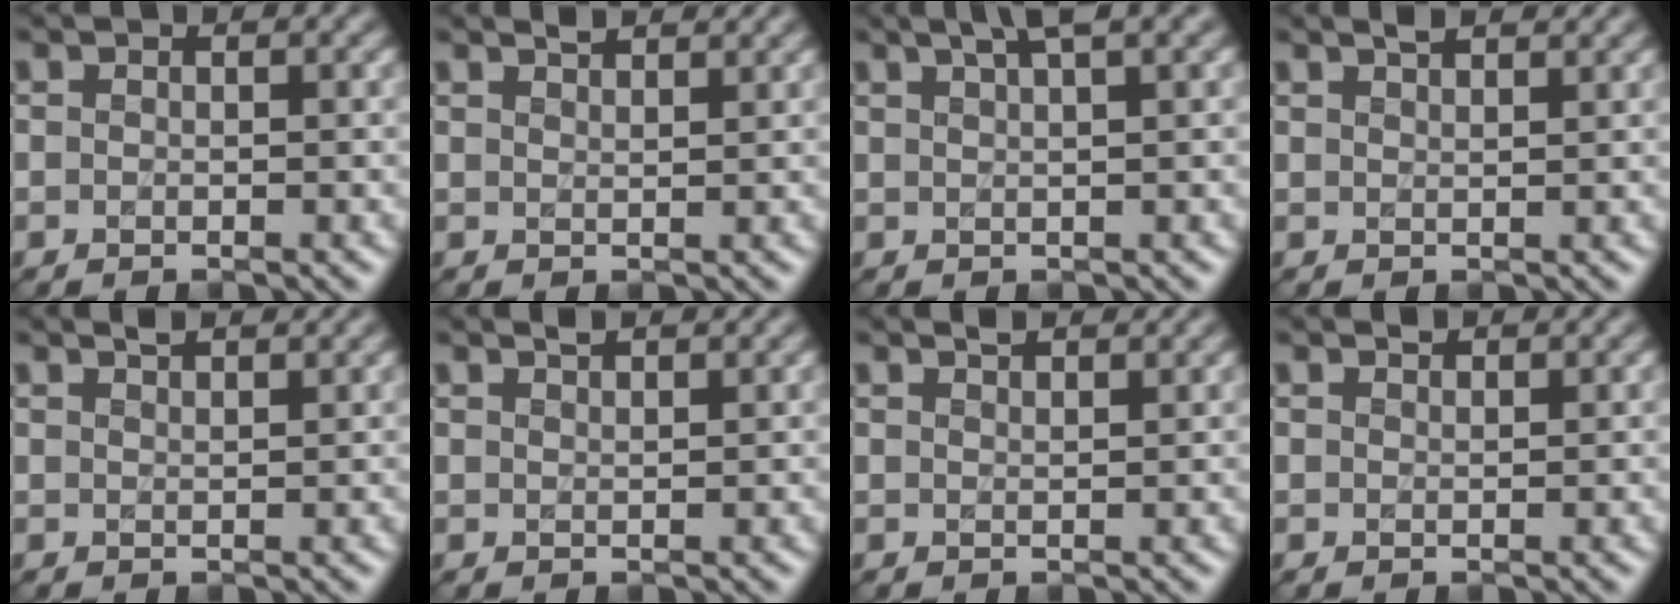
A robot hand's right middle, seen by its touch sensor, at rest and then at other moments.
{"total": 2.2, "force": [1.9, 0.5, 0.9], "torque": [-0.003, 0.006, 0.017]}
{"total": 3.3, "force": [2.2, 0.5, 2.4], "torque": [-0.022, 0.011, 0.032]}
{"total": 2.6, "force": [2.1, 0.7, 1.3], "torque": [-0.001, 0.011, 0.014]}
{"total": 2.5, "force": [2.1, 0.7, 1.2], "torque": [0.001, 0.009, 0.014]}
{"total": 2.1, "force": [1.8, 0.6, 1.0], "torque": [-0.001, 0.007, 0.012]}
{"total": 2.2, "force": [1.9, 0.5, 0.9], "torque": [-0.001, 0.007, 0.015]}
{"total": 1.1, "force": [1.1, 0.1, 0.3], "torque": [-0.005, -0.002, 0.014]}